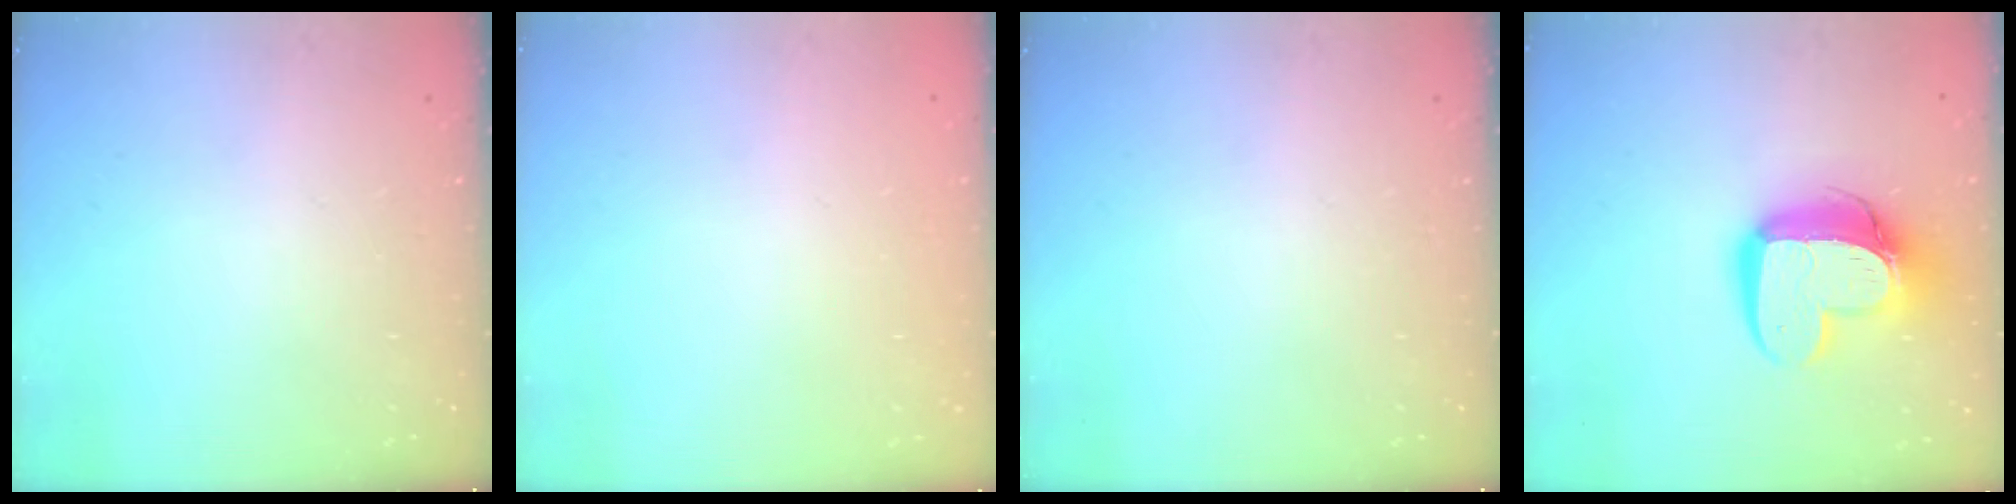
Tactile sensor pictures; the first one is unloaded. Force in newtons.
{"total": 0.0}
{"total": 0.0}
{"total": 14.9, "press": 14.9, "slide": 1.4}